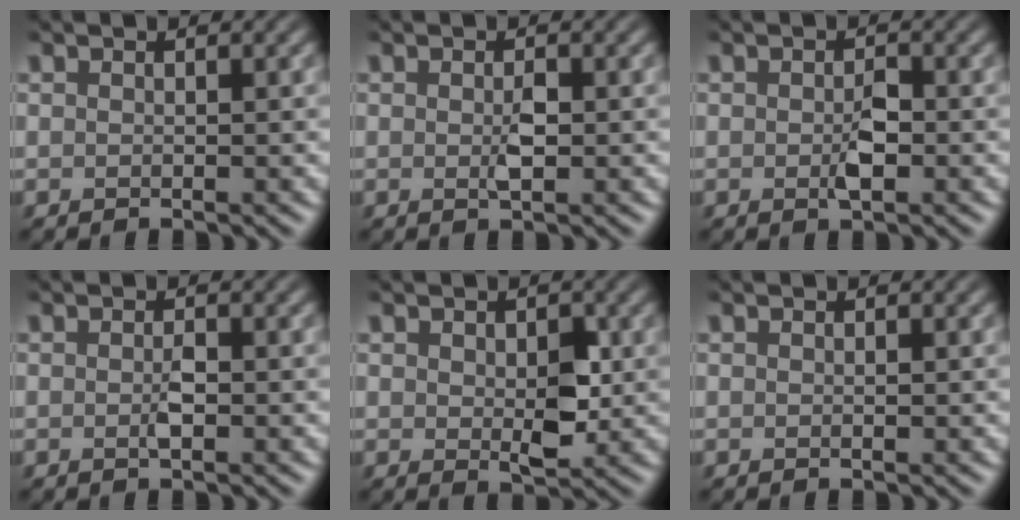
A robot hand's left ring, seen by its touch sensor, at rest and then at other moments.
{"total": 1.4, "force": [-0.3, 0.5, 1.3], "torque": [-0.027, 0.000, -0.006]}
{"total": 2.0, "force": [-0.6, 1.0, 1.6], "torque": [-0.030, -0.001, -0.011]}
{"total": 1.2, "force": [-0.5, 0.3, 1.0], "torque": [-0.023, 0.000, -0.010]}
{"total": 3.0, "force": [0.0, 1.8, 2.3], "torque": [-0.042, -0.007, 0.003]}
{"total": 0.0}